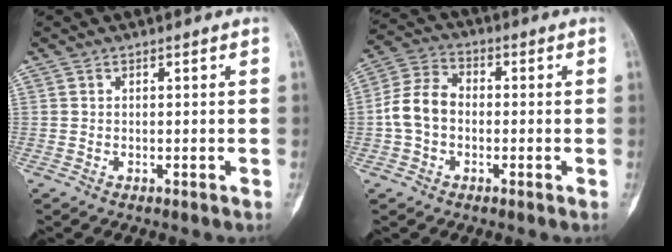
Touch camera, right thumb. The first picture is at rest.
{"total": 8.0, "force": [-1.1, 5.9, 5.3], "torque": [-0.099, 0.028, -0.033]}